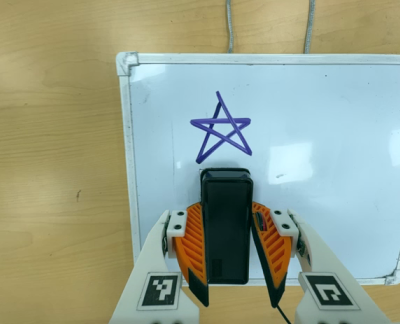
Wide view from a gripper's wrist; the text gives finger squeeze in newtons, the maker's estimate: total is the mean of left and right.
{"total": 7.0, "left": 5.4, "right": 8.7}